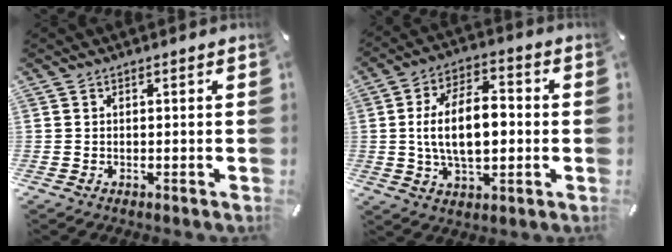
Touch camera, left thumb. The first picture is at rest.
{"total": 14.6, "force": [-0.6, 8.4, 11.9], "torque": [-0.223, 0.005, -0.015]}